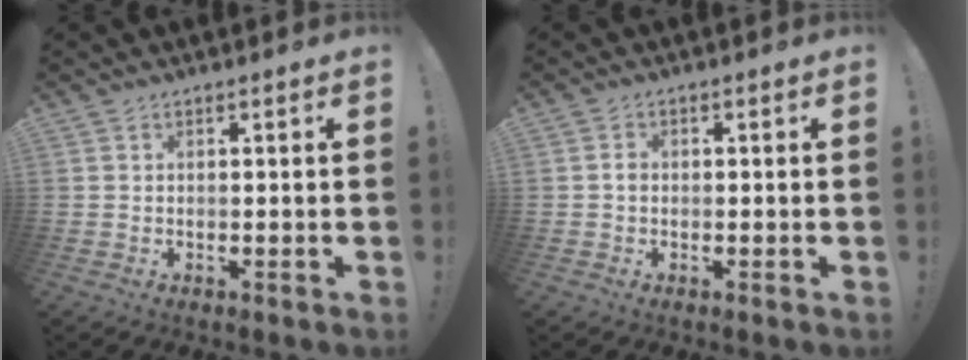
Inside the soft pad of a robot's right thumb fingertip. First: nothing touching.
{"total": 1.2, "force": [-0.5, 0.9, 0.6], "torque": [-0.007, 0.003, -0.011]}